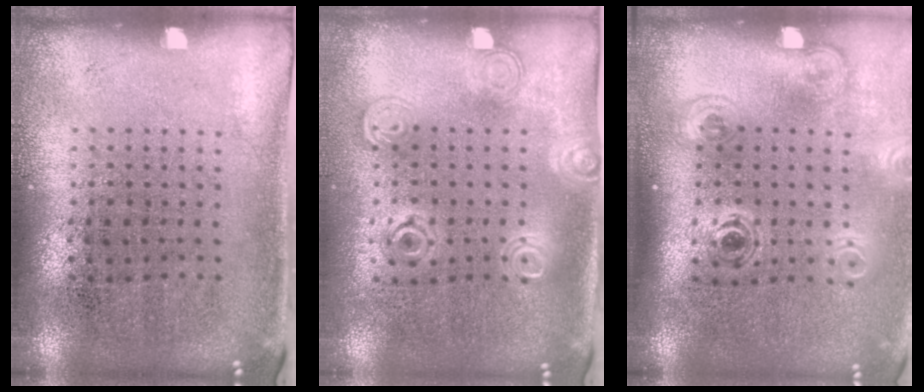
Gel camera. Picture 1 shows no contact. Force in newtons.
{"total": 1.4, "press": 1.3, "slide": 0.4}
{"total": 1.9, "press": 1.3, "slide": 1.4}